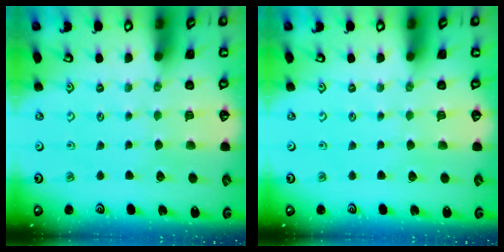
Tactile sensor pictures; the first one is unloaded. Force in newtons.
{"total": 0.0}